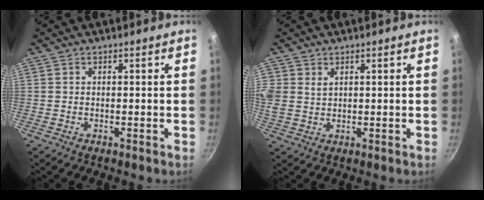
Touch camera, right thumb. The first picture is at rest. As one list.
[{"total": 6.5, "force": [2.4, 5.1, 3.3], "torque": [-0.073, 0.010, 0.055]}]